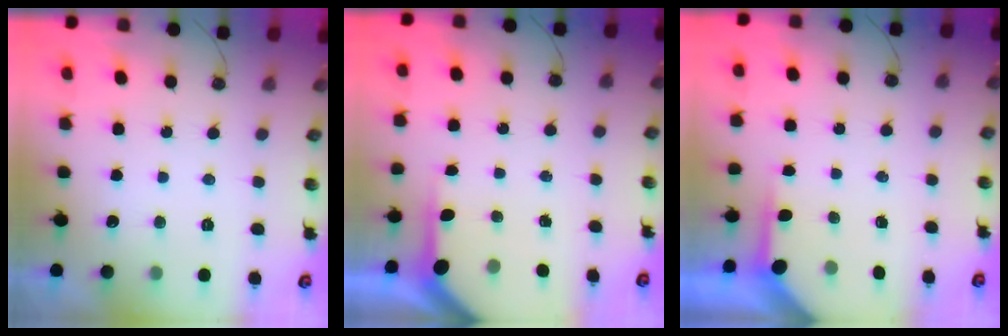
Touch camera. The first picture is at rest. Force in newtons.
{"total": 5.1, "press": 5.1, "slide": 0.1}
{"total": 4.0, "press": 3.9, "slide": 0.3}